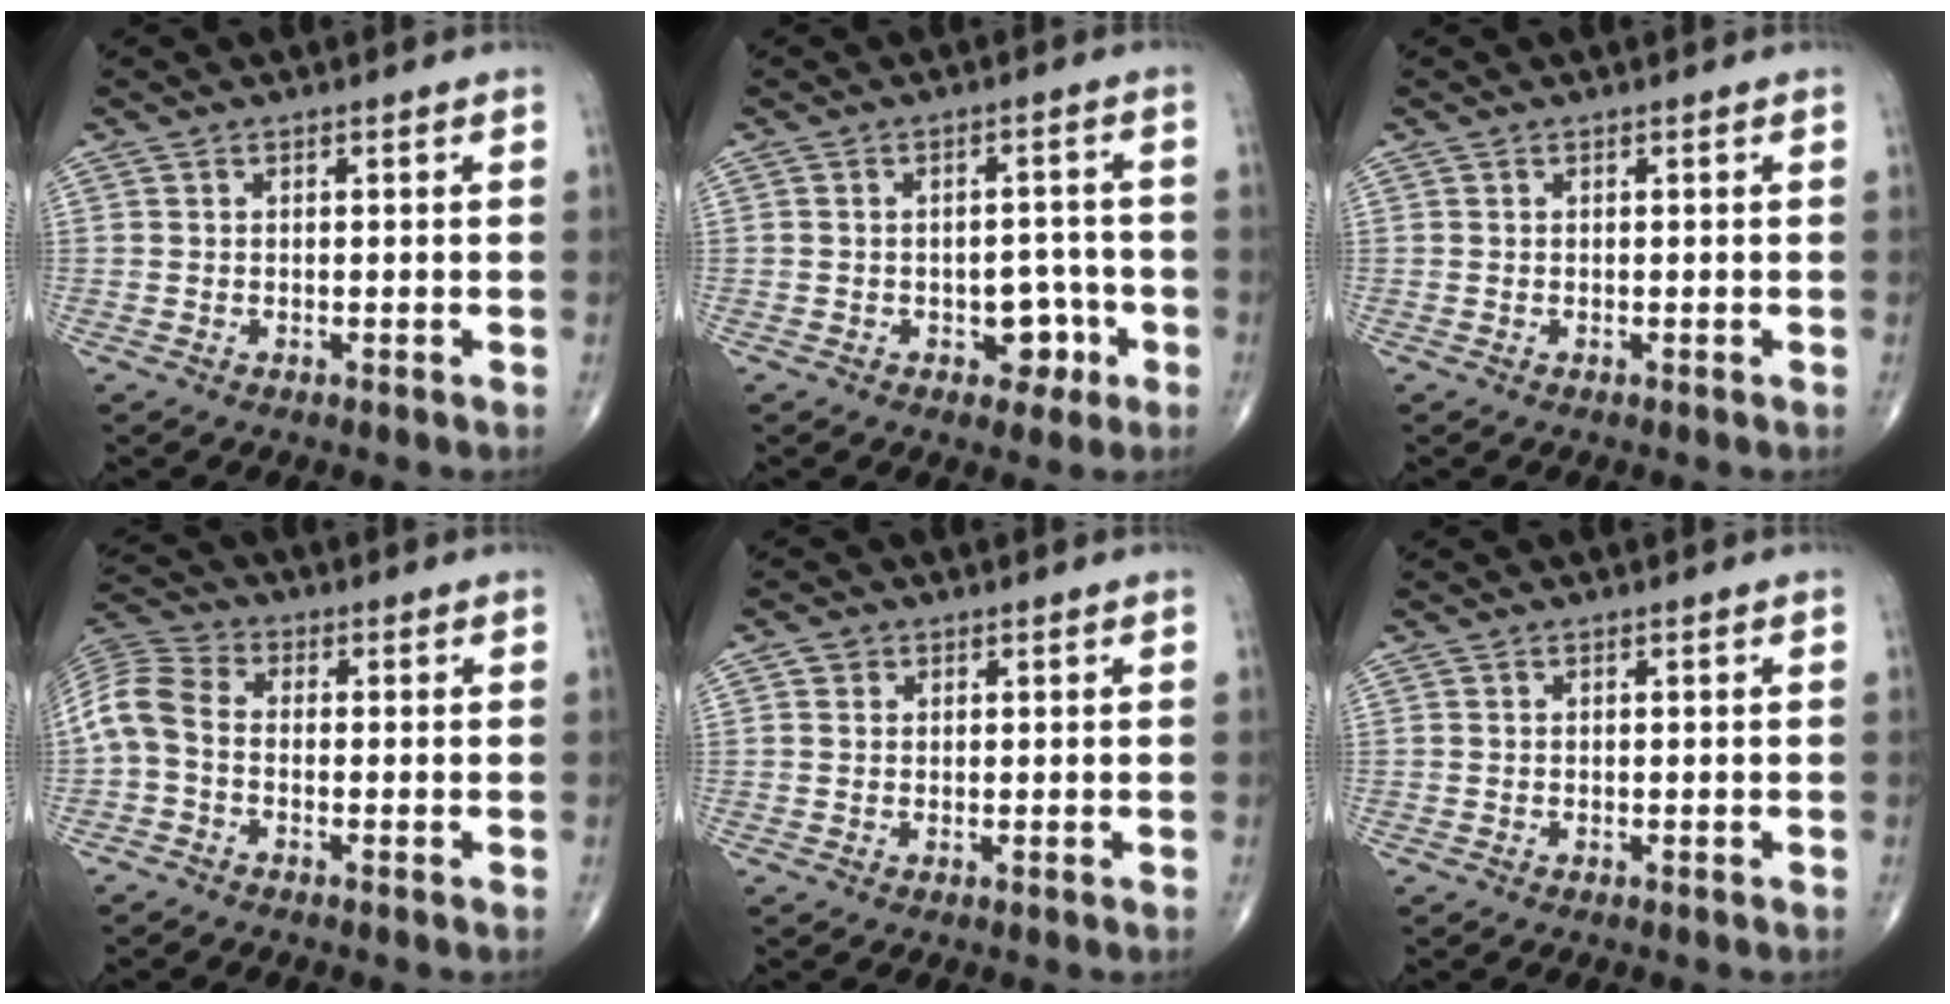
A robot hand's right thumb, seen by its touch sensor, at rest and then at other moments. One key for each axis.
{"total": 5.7, "fx": -2.3, "fy": 3.9, "fz": 3.6, "tx": -0.017, "ty": 0.023, "tz": -0.027}
{"total": 0.0}
{"total": 7.2, "fx": -1.2, "fy": 4.6, "fz": 5.3, "tx": -0.112, "ty": 0.021, "tz": -0.042}
{"total": 1.6, "fx": 0.6, "fy": 1.4, "fz": 0.4, "tx": 0.001, "ty": -0.001, "tz": 0.005}
{"total": 0.0}